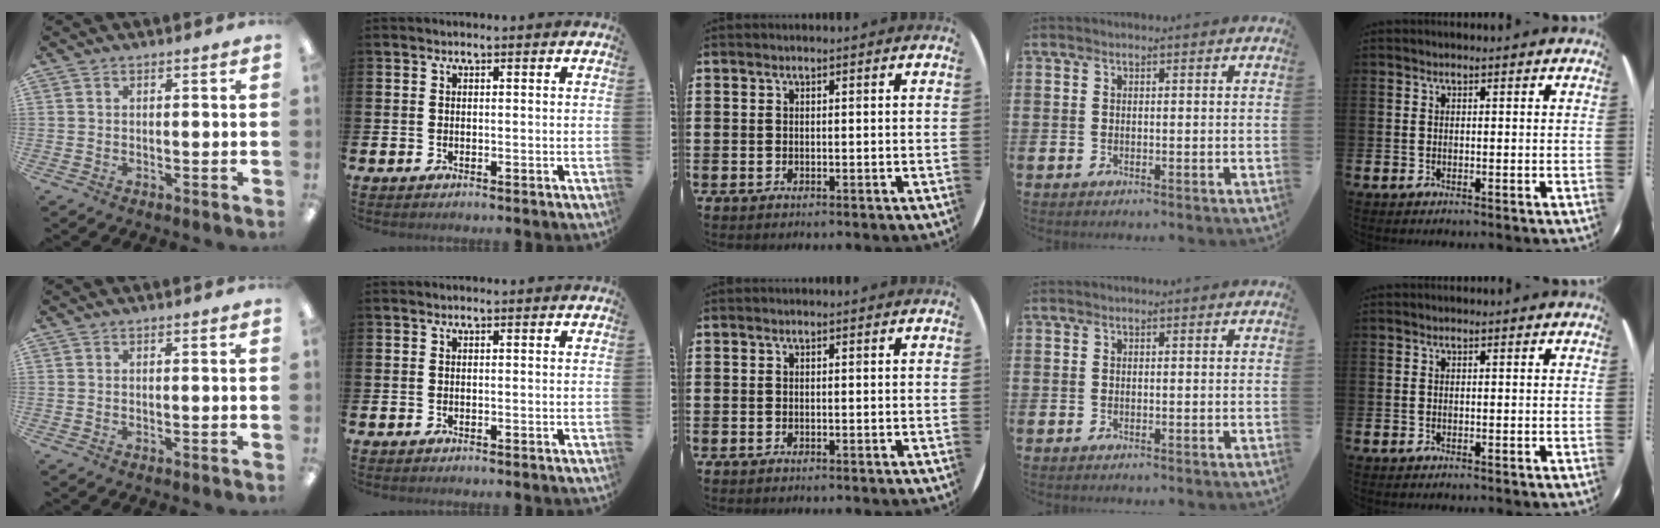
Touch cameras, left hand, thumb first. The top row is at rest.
{}